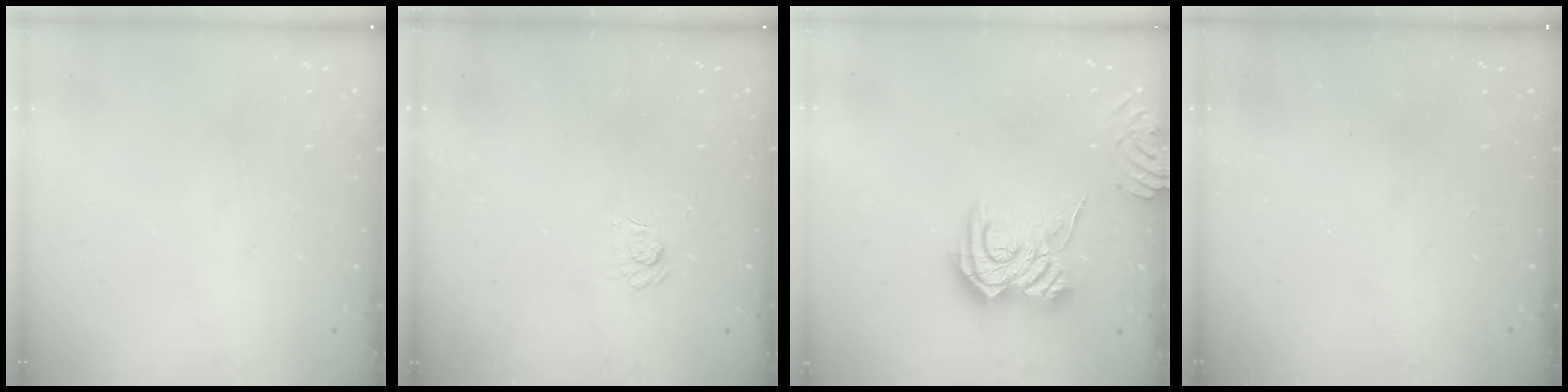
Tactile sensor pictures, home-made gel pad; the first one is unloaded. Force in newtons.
{"total": 3.8, "press": 3.6, "slide": 1.4}
{"total": 13.6, "press": 13.5, "slide": 1.2}
{"total": 2.6, "press": 2.4, "slide": 0.8}